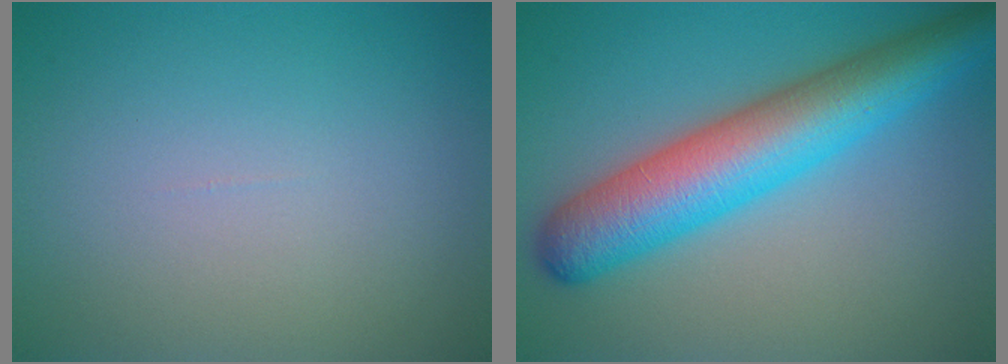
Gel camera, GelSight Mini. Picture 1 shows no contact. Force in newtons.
{"total": 9.0, "press": 9.0, "slide": 0.2}